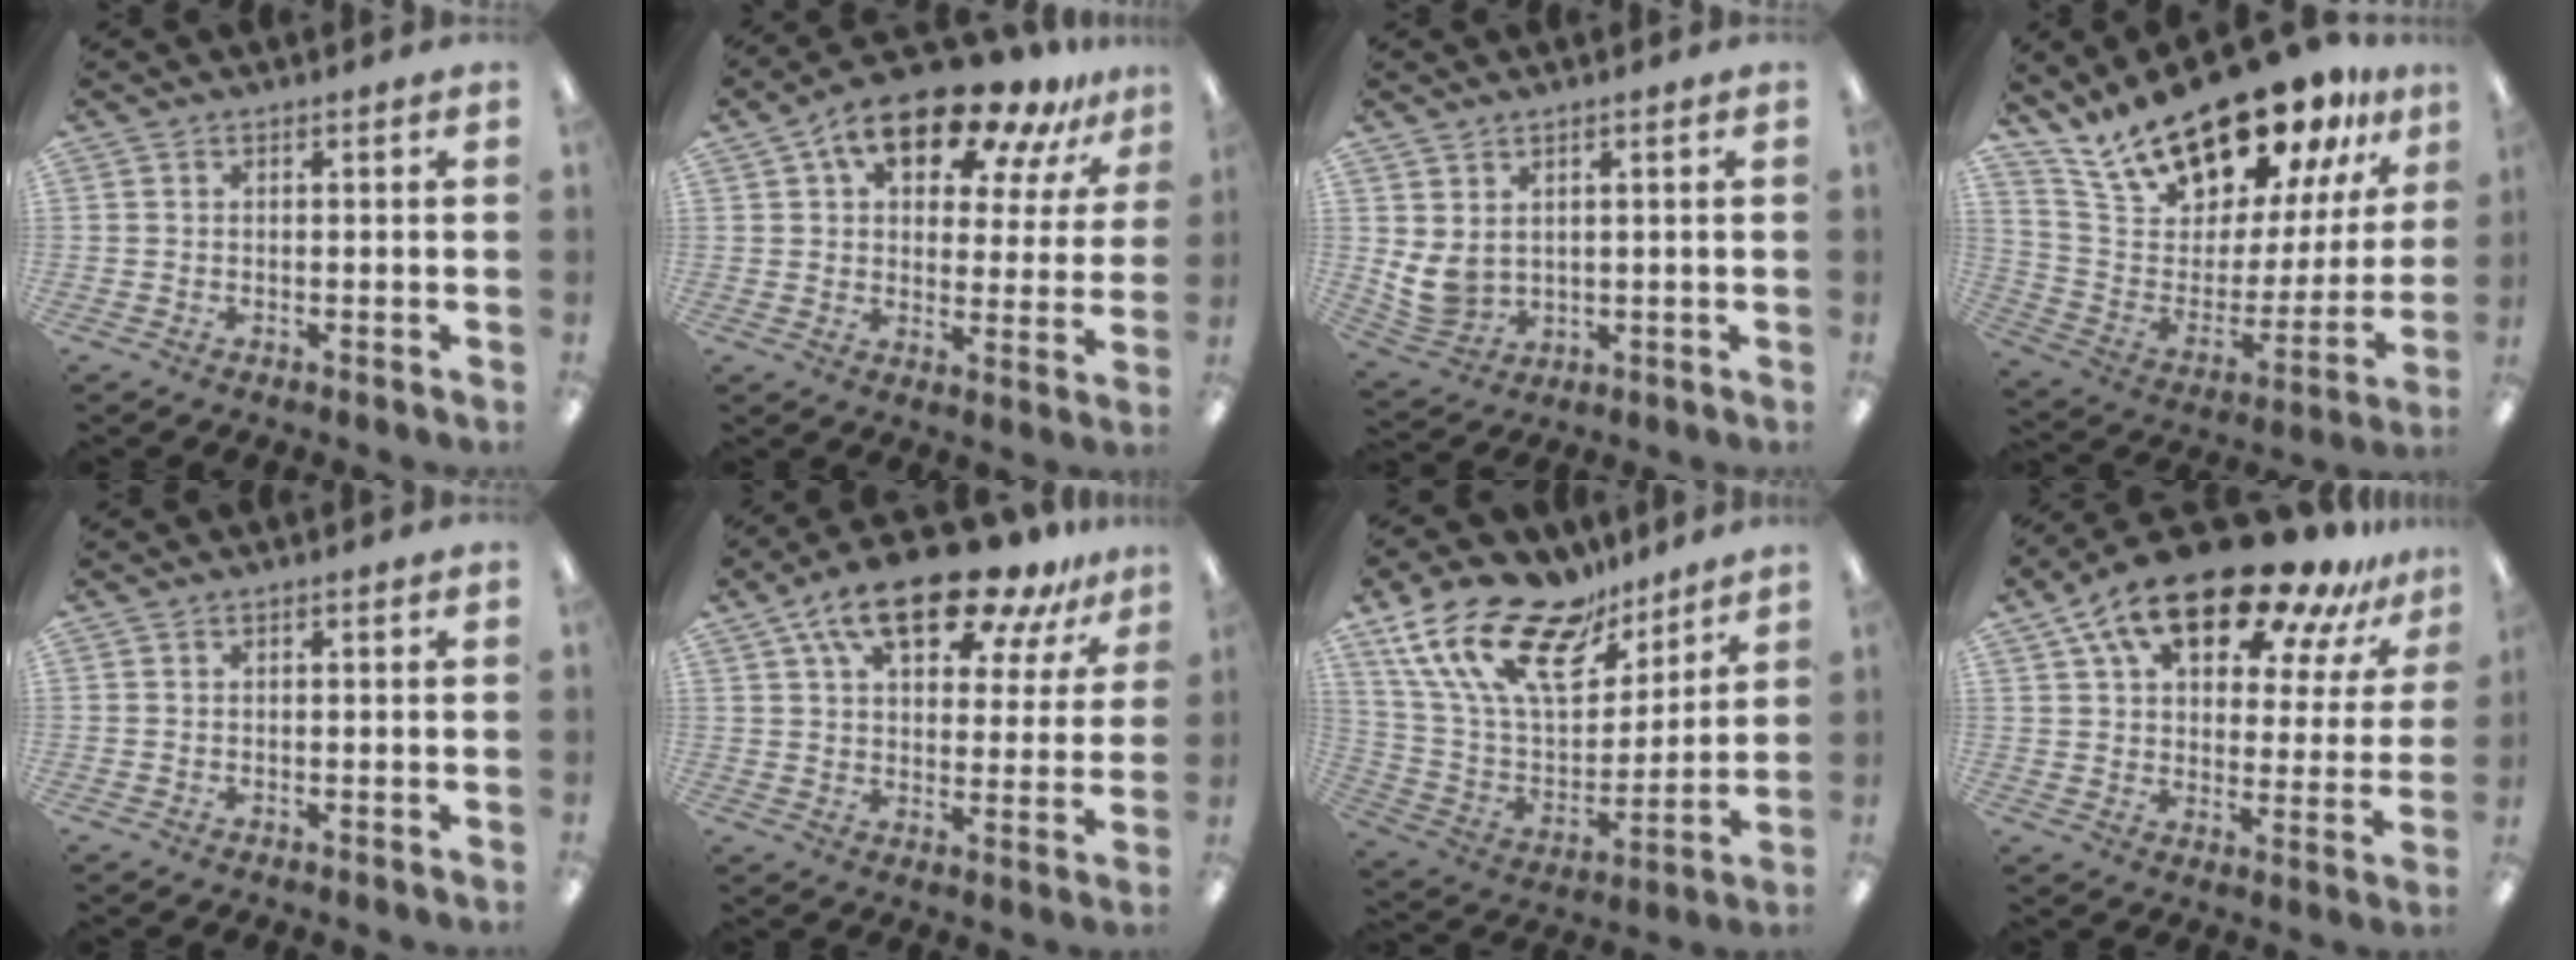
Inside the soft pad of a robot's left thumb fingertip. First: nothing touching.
{"total": 17.1, "force": [11.1, 8.0, 10.3], "torque": [-0.161, -0.055, 0.186]}
{"total": 5.7, "force": [2.2, 4.1, 3.2], "torque": [-0.077, -0.016, 0.041]}
{"total": 23.2, "force": [18.8, 8.8, 10.2], "torque": [-0.187, -0.125, 0.333]}
{"total": 0.0}
{"total": 19.7, "force": [12.7, 8.3, 12.6], "torque": [-0.209, -0.057, 0.214]}
{"total": 22.2, "force": [14.1, 10.8, 13.2], "torque": [-0.277, -0.083, 0.253]}
{"total": 20.5, "force": [14.1, 8.0, 12.5], "torque": [-0.211, -0.088, 0.239]}